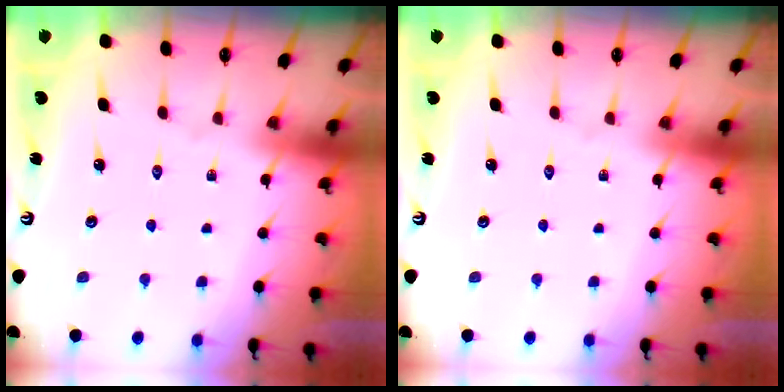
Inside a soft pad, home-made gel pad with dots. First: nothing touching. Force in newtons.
{"total": 0.0}